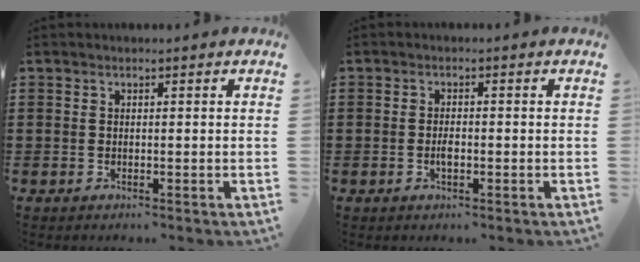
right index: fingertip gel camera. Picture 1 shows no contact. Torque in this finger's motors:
{"motor_torque": [0.35, 1.78, 0.02, 0.01]}